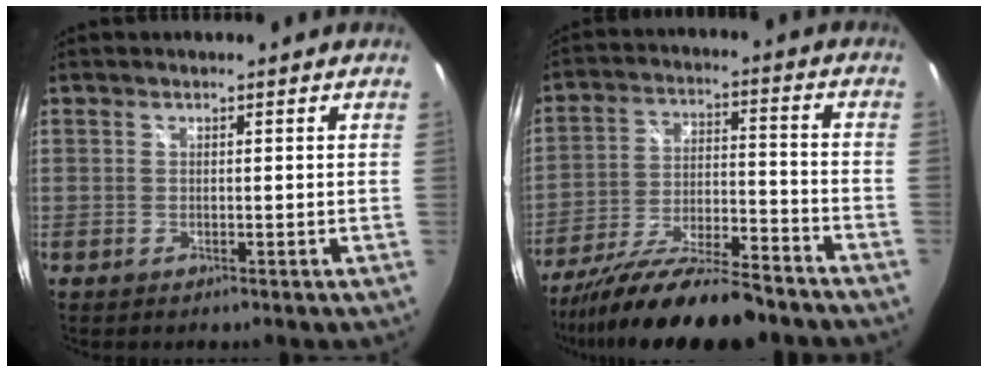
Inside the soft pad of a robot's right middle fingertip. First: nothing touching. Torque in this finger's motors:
{"motor_torque": [1.11, -1.03, 0.82, 0.19]}